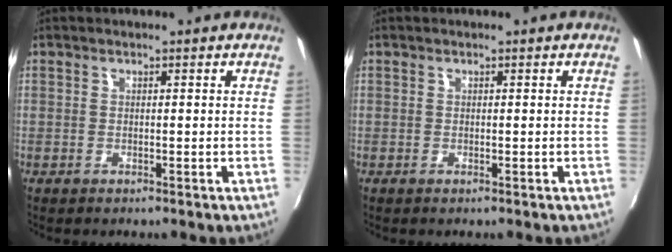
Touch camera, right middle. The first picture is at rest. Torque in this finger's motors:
{"motor_torque": [-0.24, 0.08, 0.05, 0.01]}